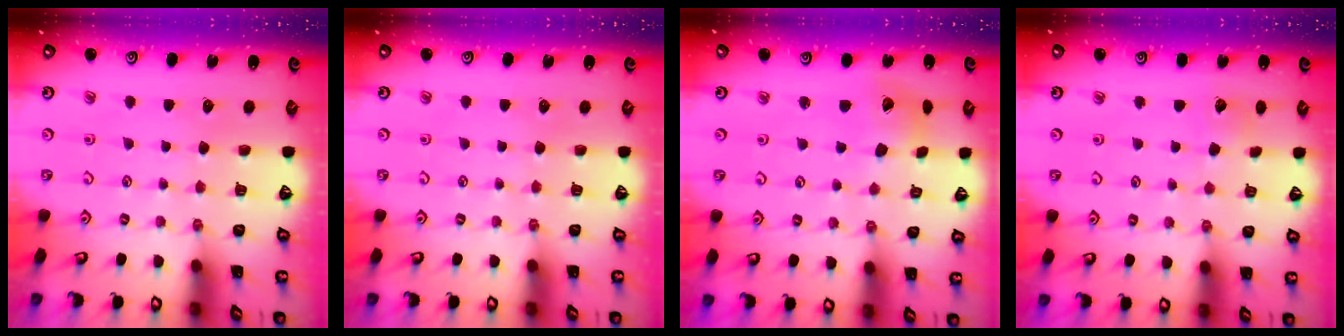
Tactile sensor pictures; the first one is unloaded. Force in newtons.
{"total": 0.0}
{"total": 6.7, "press": 6.6, "slide": 1.1}
{"total": 3.6, "press": 3.6, "slide": 0.4}